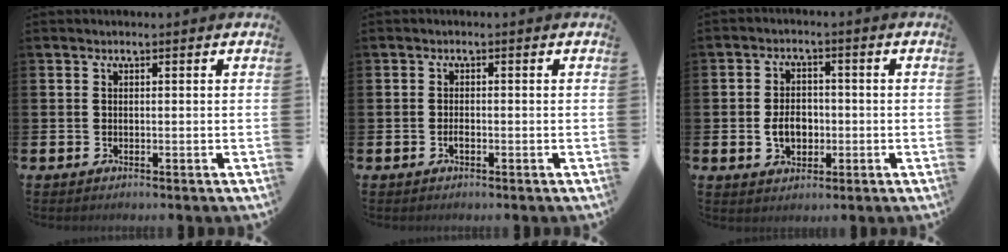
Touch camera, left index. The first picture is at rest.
{"total": 1.1, "force": [-0.5, 0.4, 0.9], "torque": [-0.012, -0.003, -0.010]}
{"total": 4.5, "force": [-0.8, 3.2, 3.0], "torque": [-0.040, -0.001, -0.021]}